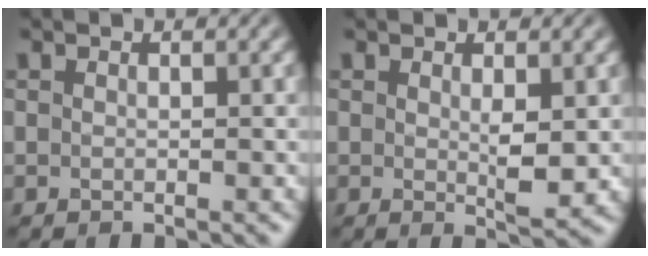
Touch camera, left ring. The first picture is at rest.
{"total": 2.1, "force": [0.3, 0.4, 2.0], "torque": [-0.036, -0.008, 0.008]}